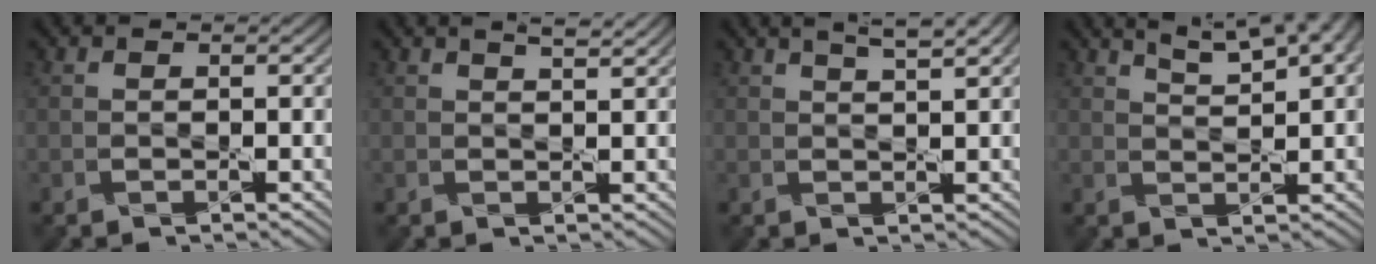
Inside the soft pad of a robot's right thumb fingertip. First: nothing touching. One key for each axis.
{"total": 2.4, "fx": 1.8, "fy": 0.5, "fz": 1.5, "tx": -0.018, "ty": 0.000, "tz": 0.020}
{"total": 4.0, "fx": 2.6, "fy": 0.8, "fz": 2.9, "tx": -0.037, "ty": 0.009, "tz": 0.031}
{"total": 8.1, "fx": 5.4, "fy": 2.2, "fz": 5.5, "tx": -0.090, "ty": 0.018, "tz": 0.071}